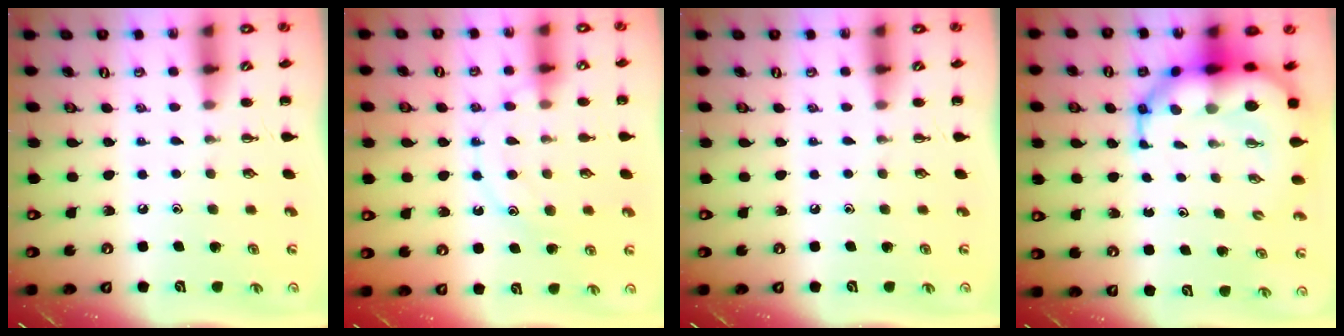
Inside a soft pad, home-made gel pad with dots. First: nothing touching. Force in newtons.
{"total": 12.4, "press": 12.4, "slide": 0.6}
{"total": 0.0}
{"total": 12.0, "press": 11.4, "slide": 3.6}